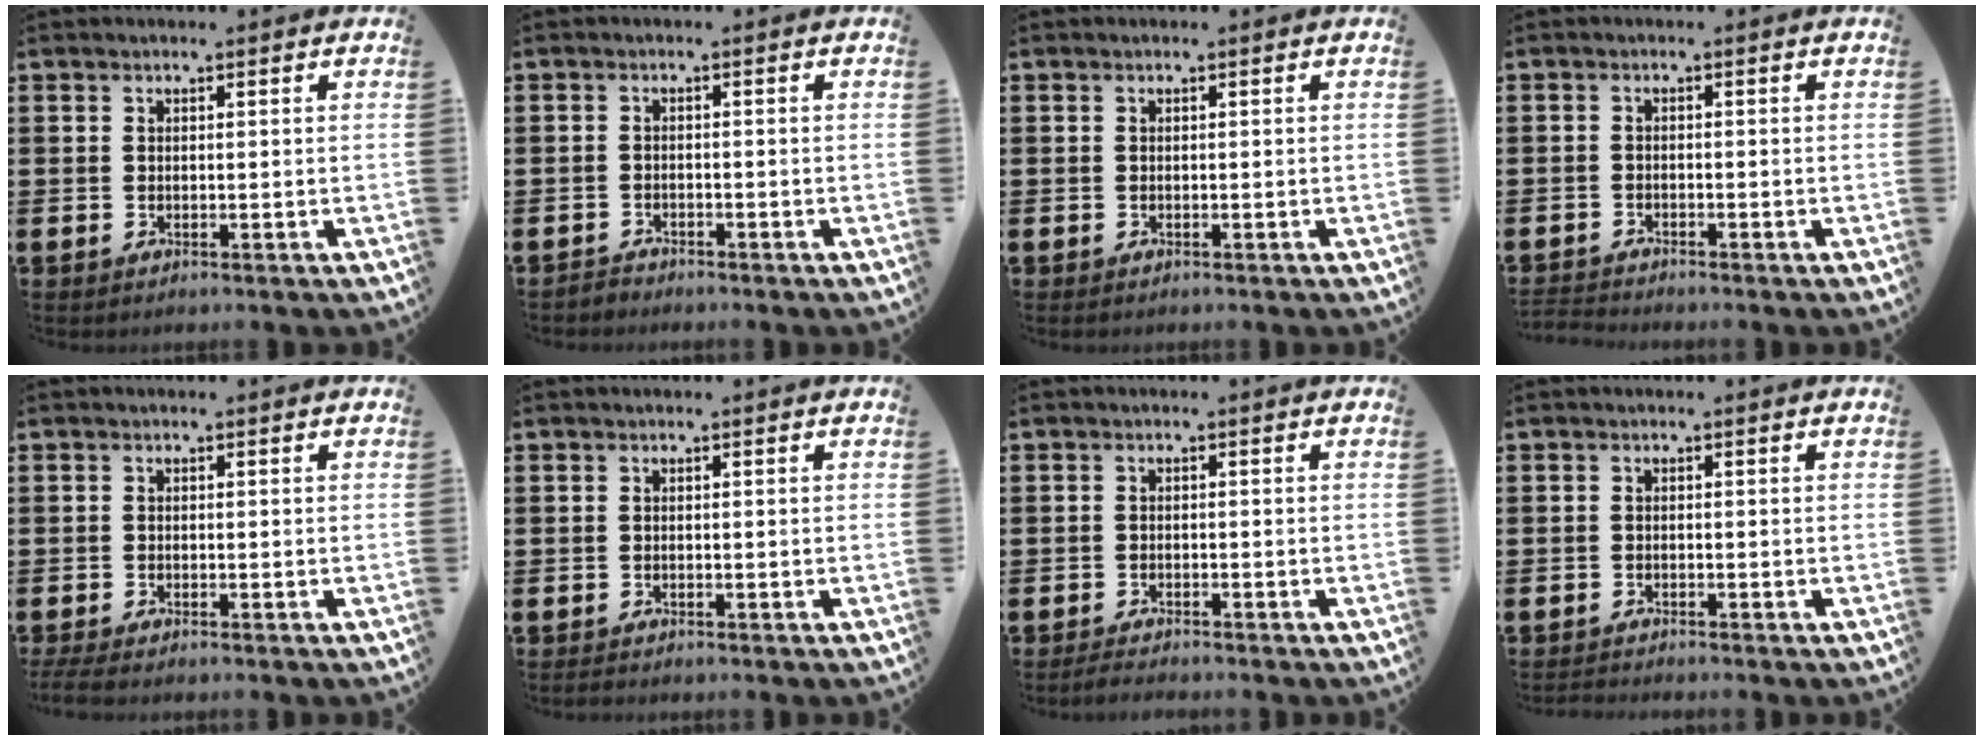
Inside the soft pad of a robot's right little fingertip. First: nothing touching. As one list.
[{"total": 1.1, "force": [-1.1, 0.1, -0.2], "torque": [0.000, 0.004, -0.024]}, {"total": 0.0}, {"total": 1.2, "force": [-1.2, -0.1, 0.0], "torque": [-0.002, 0.001, -0.024]}, {"total": 1.2, "force": [-0.9, 0.1, 0.7], "torque": [-0.012, -0.001, -0.018]}, {"total": 0.5, "force": [-0.5, 0.1, 0.2], "torque": [-0.005, 0.000, -0.010]}, {"total": 1.4, "force": [-1.4, 0.0, 0.3], "torque": [-0.007, 0.002, -0.027]}, {"total": 0.9, "force": [-0.9, -0.1, 0.0], "torque": [-0.001, -0.002, -0.018]}]